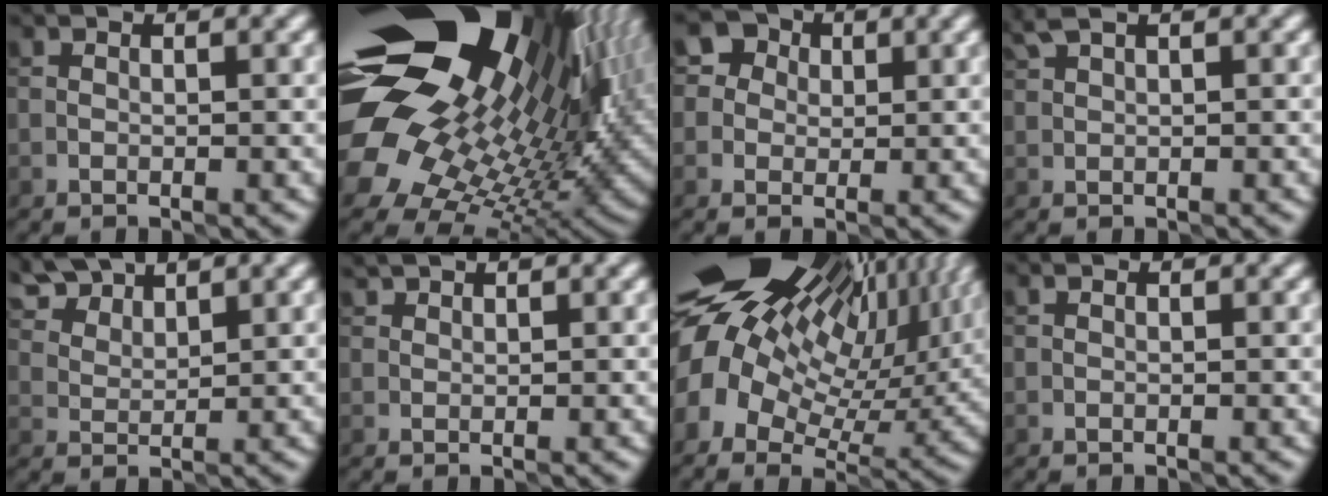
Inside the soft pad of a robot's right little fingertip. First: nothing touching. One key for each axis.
{"total": 20.3, "fx": 7.7, "fy": 11.7, "fz": 14.6, "tx": -0.268, "ty": 0.021, "tz": 0.133}
{"total": 4.7, "fx": 2.2, "fy": 3.8, "fz": 1.6, "tx": -0.024, "ty": 0.018, "tz": 0.023}
{"total": 2.0, "fx": 1.7, "fy": 0.2, "fz": 1.2, "tx": -0.031, "ty": 0.010, "tz": 0.040}
{"total": 5.8, "fx": 4.8, "fy": 2.2, "fz": 2.3, "tx": -0.076, "ty": 0.002, "tz": 0.106}
{"total": 1.3, "fx": 1.3, "fy": 0.2, "fz": 0.2, "tx": -0.011, "ty": 0.006, "tz": 0.031}
{"total": 19.7, "fx": 7.1, "fy": 11.8, "fz": 14.1, "tx": -0.267, "ty": 0.018, "tz": 0.134}
{"total": 0.0}